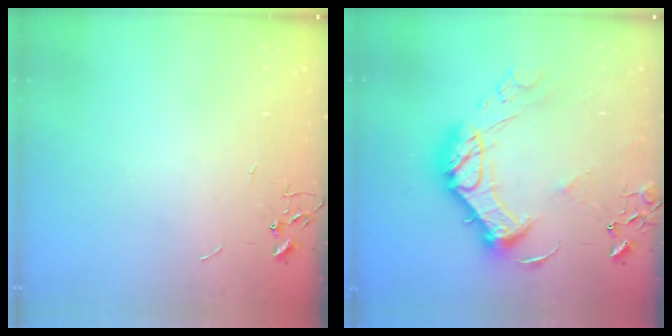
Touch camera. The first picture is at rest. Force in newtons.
{"total": 17.9, "press": 17.8, "slide": 1.7}